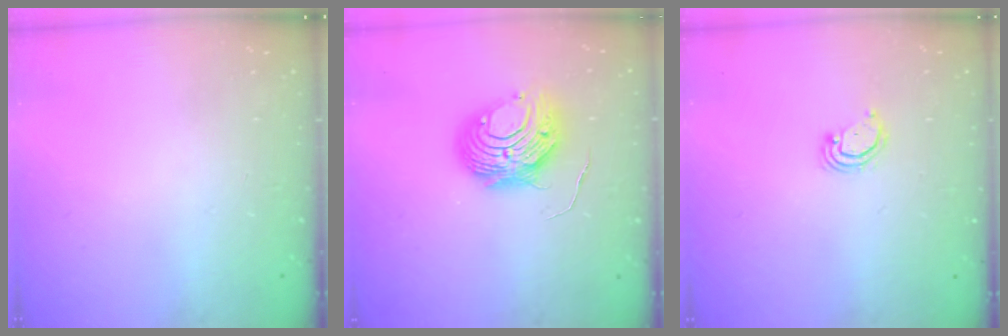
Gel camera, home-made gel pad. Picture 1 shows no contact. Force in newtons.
{"total": 9.4, "press": 9.4, "slide": 1.0}
{"total": 2.8, "press": 2.8, "slide": 0.2}